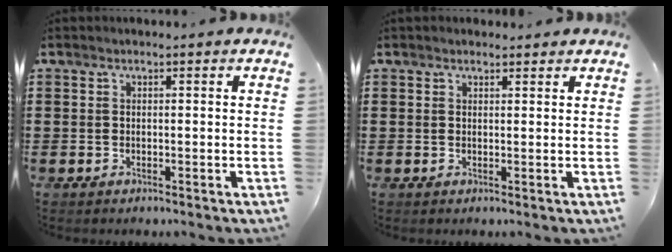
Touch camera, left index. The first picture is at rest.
{"total": 1.0, "force": [1.0, 0.4, 0.1], "torque": [-0.004, 0.002, 0.019]}